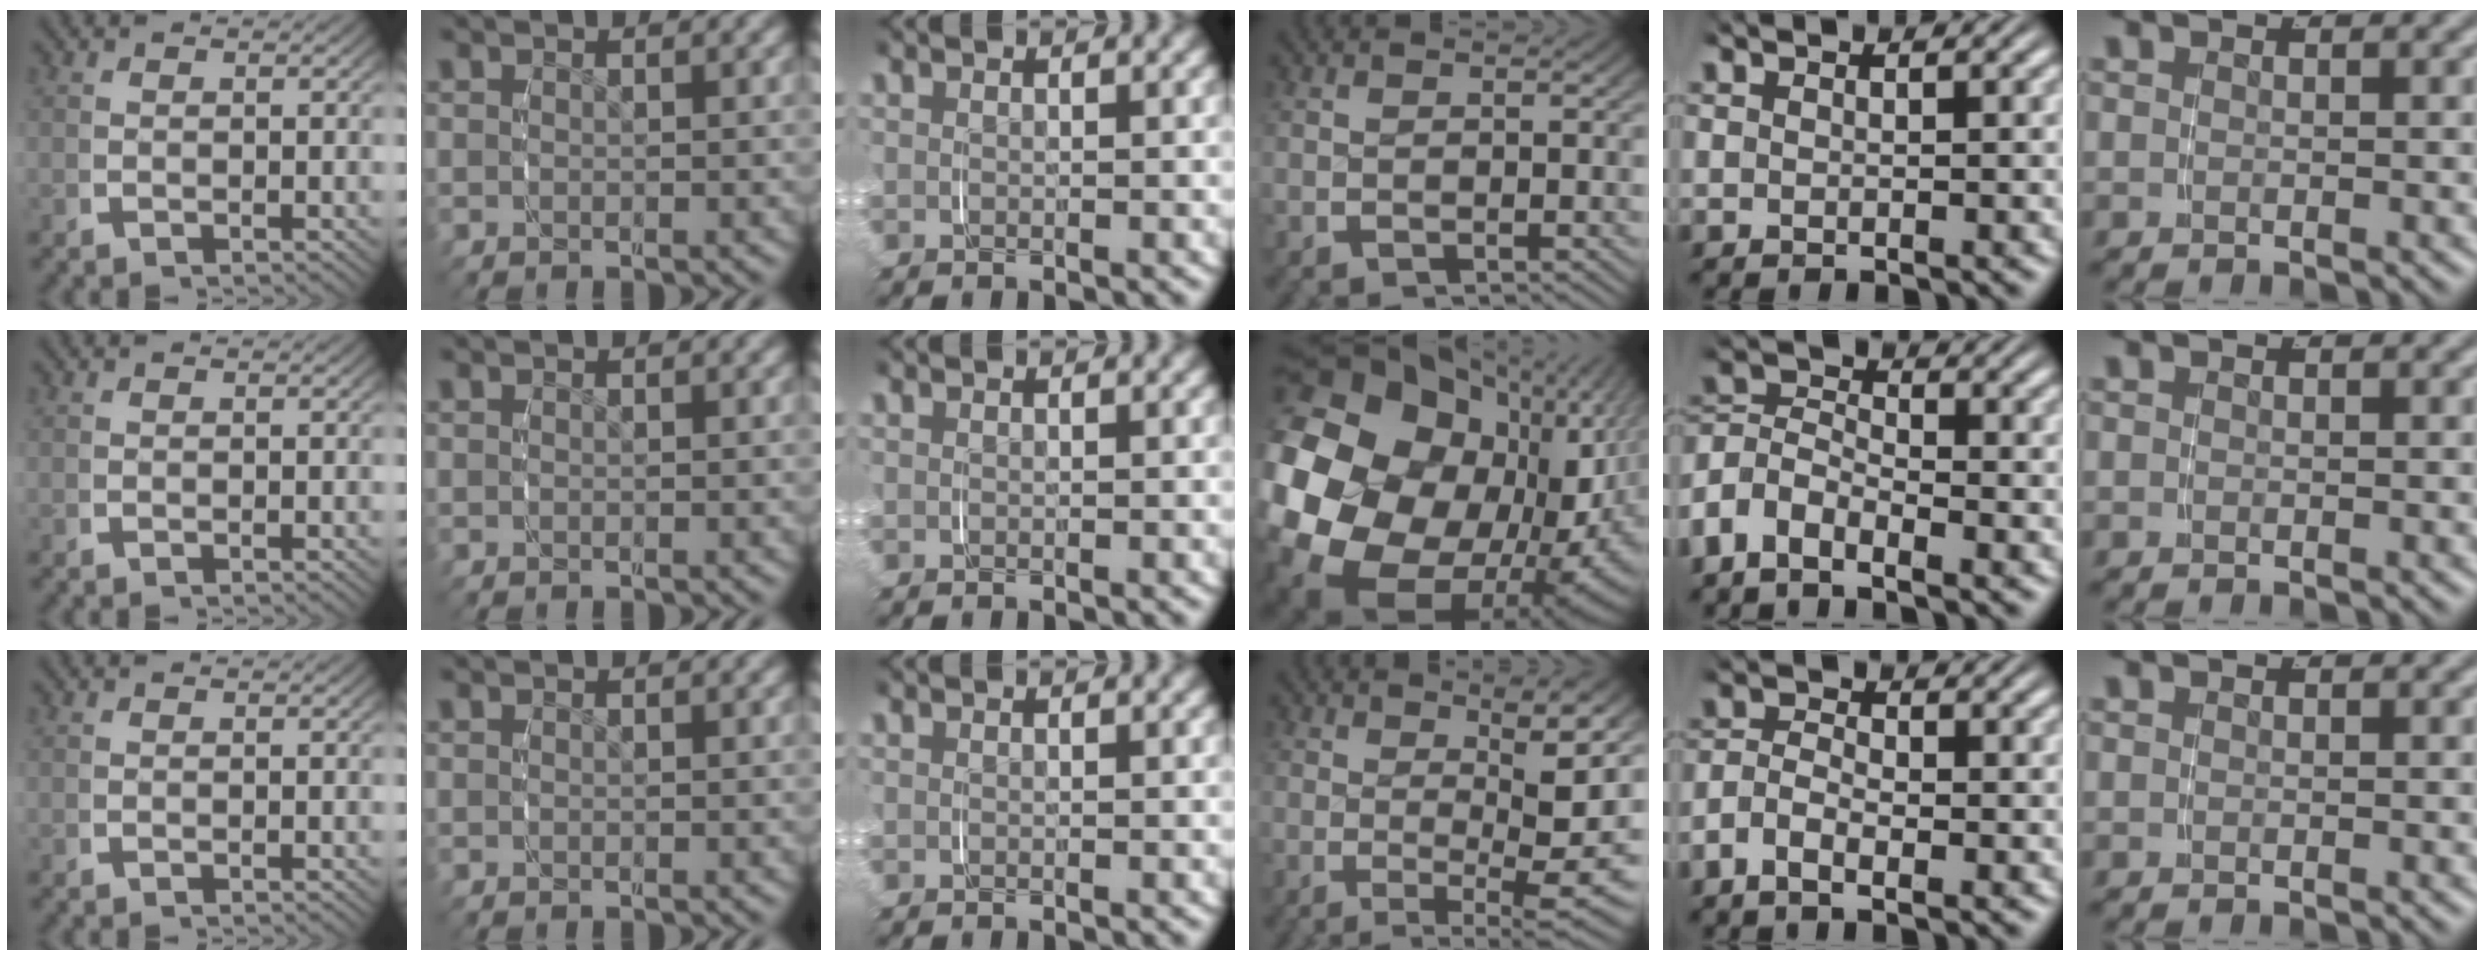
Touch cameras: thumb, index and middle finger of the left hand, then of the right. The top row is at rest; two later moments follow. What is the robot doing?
{"motion": "grasp_and_lifting", "object": "jacket"}